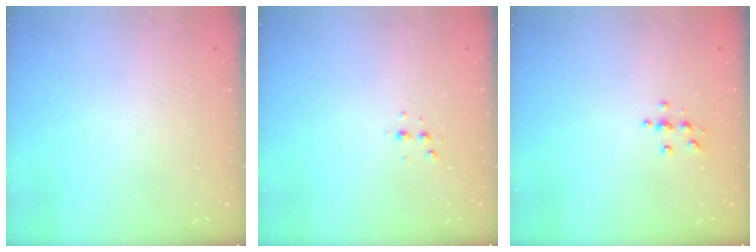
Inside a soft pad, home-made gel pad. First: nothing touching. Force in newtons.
{"total": 3.1, "press": 3.1, "slide": 0.6}
{"total": 4.3, "press": 4.3, "slide": 0.5}